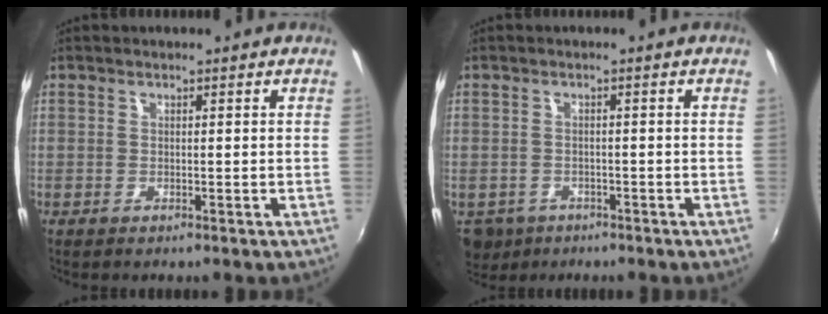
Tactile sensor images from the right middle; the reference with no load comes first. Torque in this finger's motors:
{"motor_torque": [0.32, -0.36, -0.01, -0.01]}